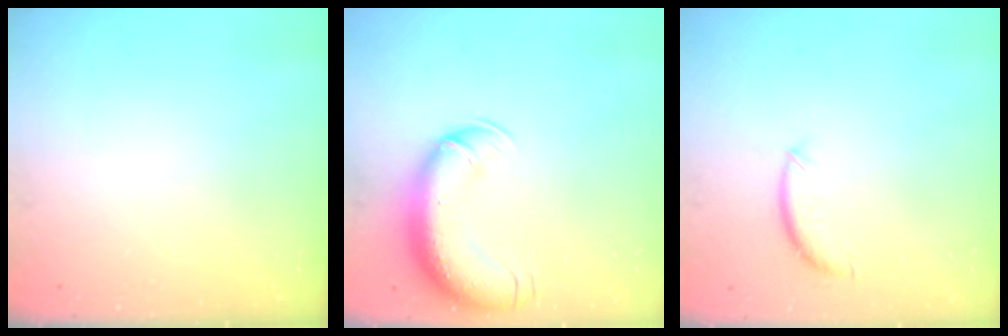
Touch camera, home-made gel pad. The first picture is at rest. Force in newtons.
{"total": 13.1, "press": 12.7, "slide": 3.2}
{"total": 7.8, "press": 7.8, "slide": 0.5}